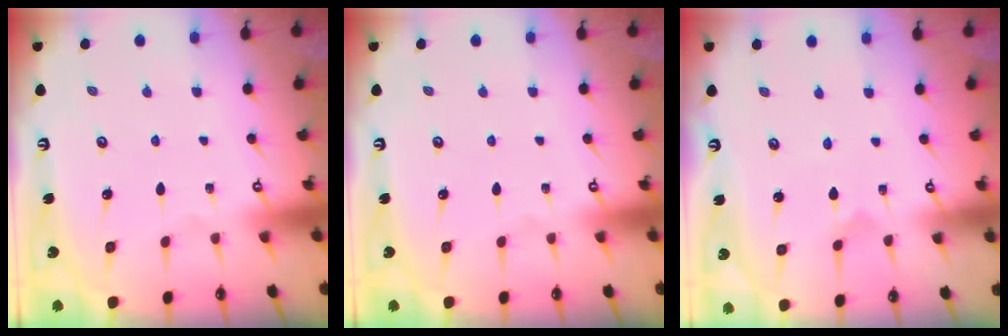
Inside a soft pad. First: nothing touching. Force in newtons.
{"total": 0.0}
{"total": 0.0}